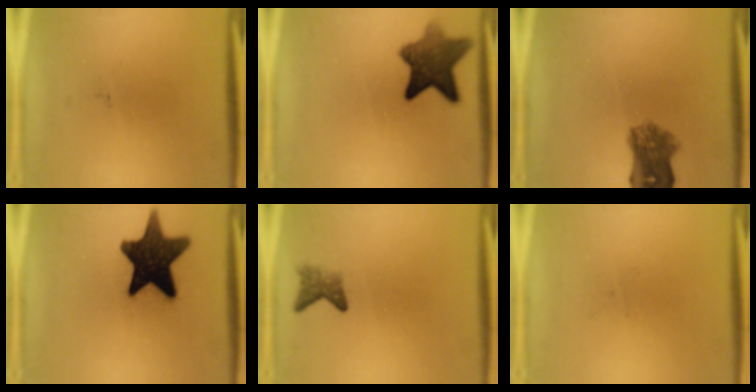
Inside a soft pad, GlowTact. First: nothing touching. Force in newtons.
{"total": 9.0}
{"total": 6.1}
{"total": 16.1}
{"total": 2.4}
{"total": 0.0}